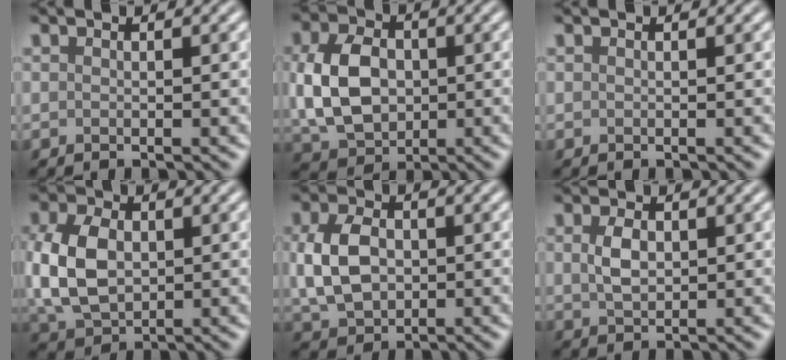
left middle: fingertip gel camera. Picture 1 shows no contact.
{"total": 7.7, "force": [0.0, 5.6, 5.2], "torque": [-0.119, -0.001, -0.005]}
{"total": 0.0}
{"total": 7.4, "force": [0.2, 5.2, 5.2], "torque": [-0.127, 0.002, 0.004]}
{"total": 6.0, "force": [0.1, 4.4, 4.1], "torque": [-0.095, 0.000, 0.002]}
{"total": 2.6, "force": [0.5, 1.7, 1.9], "torque": [-0.045, 0.001, 0.010]}